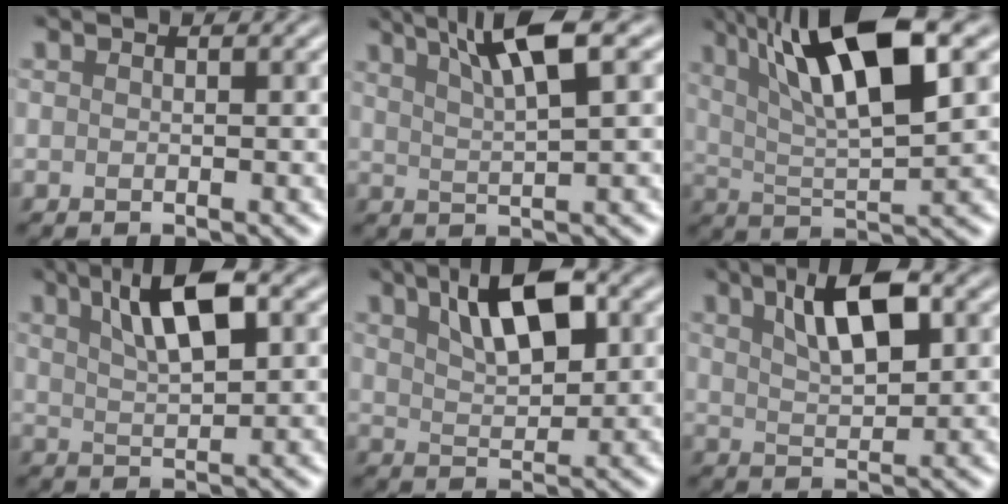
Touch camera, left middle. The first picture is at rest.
{"total": 5.7, "force": [2.8, 0.9, 4.9], "torque": [-0.081, 0.015, 0.055]}
{"total": 10.0, "force": [4.1, 2.6, 8.7], "torque": [-0.153, 0.013, 0.075]}
{"total": 5.8, "force": [2.3, 1.7, 5.1], "torque": [-0.094, 0.010, 0.044]}
{"total": 6.0, "force": [2.5, 2.3, 4.9], "torque": [-0.090, 0.013, 0.045]}
{"total": 5.5, "force": [2.2, 1.8, 4.7], "torque": [-0.088, 0.009, 0.041]}